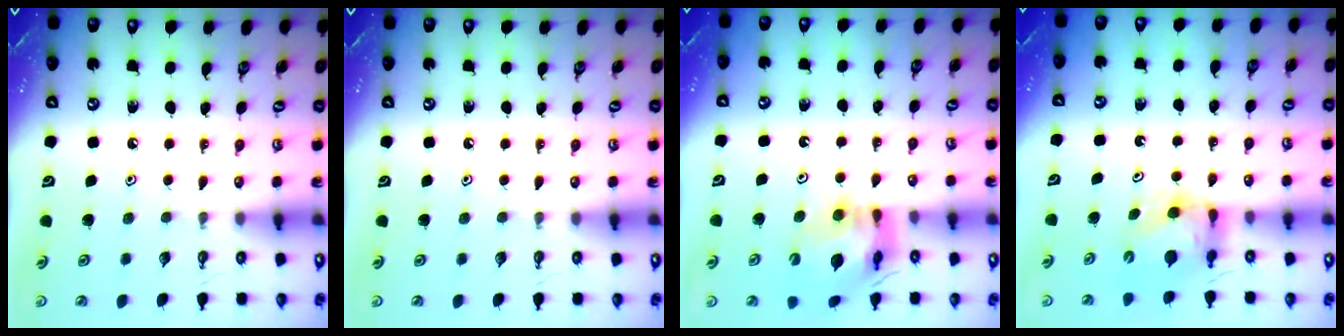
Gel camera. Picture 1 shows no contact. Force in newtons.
{"total": 0.0}
{"total": 13.1, "press": 13.1, "slide": 1.4}
{"total": 6.6, "press": 6.6, "slide": 0.5}